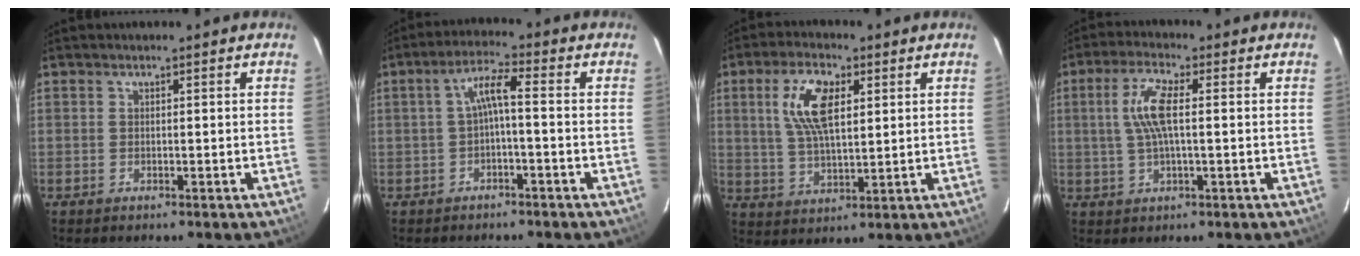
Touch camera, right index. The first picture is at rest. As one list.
[{"total": 4.3, "force": [-1.0, 0.5, 4.2], "torque": [-0.090, 0.012, -0.017]}, {"total": 9.9, "force": [3.2, 4.4, 8.3], "torque": [-0.164, 0.011, 0.064]}, {"total": 7.4, "force": [0.7, 1.9, 7.1], "torque": [-0.143, 0.008, 0.017]}]